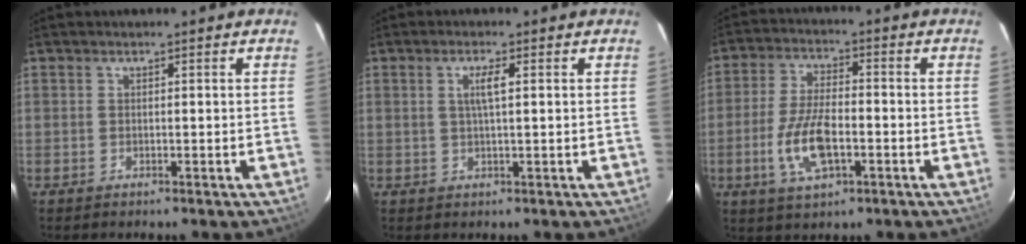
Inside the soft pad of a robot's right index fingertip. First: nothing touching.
{"total": 2.9, "force": [0.7, 0.3, 2.8], "torque": [-0.053, 0.002, 0.013]}
{"total": 10.5, "force": [-3.2, 4.5, 8.9], "torque": [-0.186, -0.003, -0.057]}